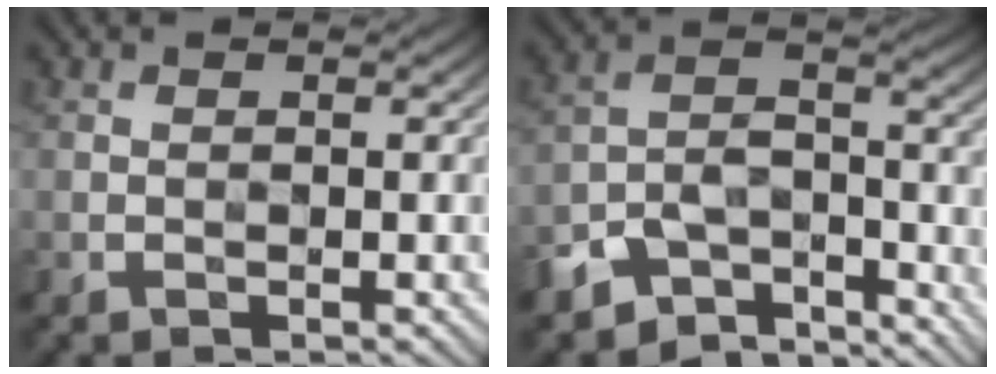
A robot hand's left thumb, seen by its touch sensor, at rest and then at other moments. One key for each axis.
{"total": 9.6, "fx": -7.6, "fy": 4.4, "fz": 4.0, "tx": -0.067, "ty": -0.007, "tz": -0.144}